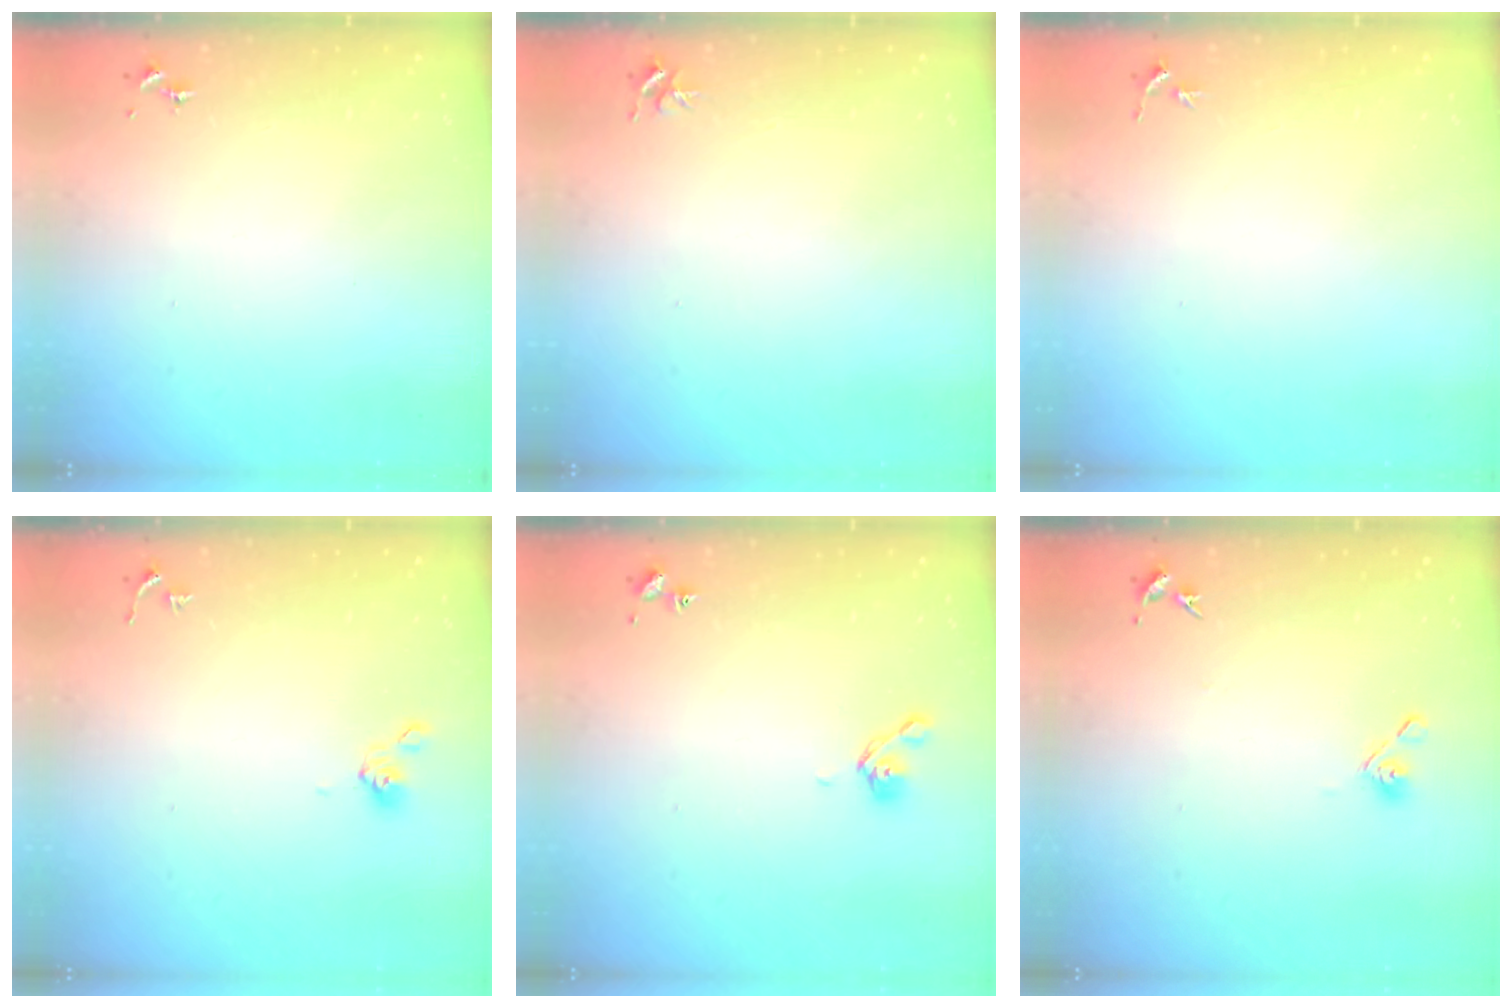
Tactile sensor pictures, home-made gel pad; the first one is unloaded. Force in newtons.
{"total": 3.5, "press": 3.5, "slide": 0.3}
{"total": 2.6, "press": 2.5, "slide": 0.3}
{"total": 5.7, "press": 5.6, "slide": 0.8}
{"total": 5.7, "press": 5.6, "slide": 1.2}
{"total": 7.0, "press": 6.8, "slide": 1.8}